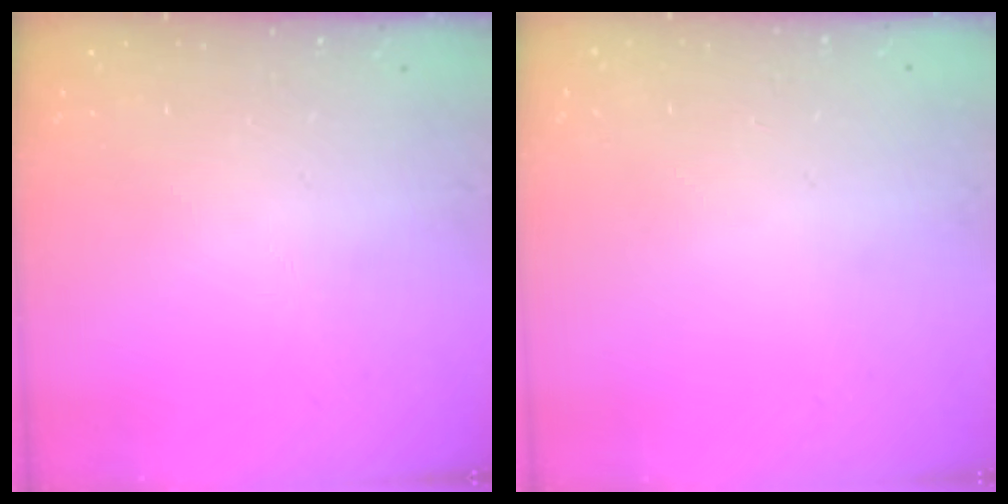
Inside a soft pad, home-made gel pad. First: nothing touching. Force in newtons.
{"total": 0.0}